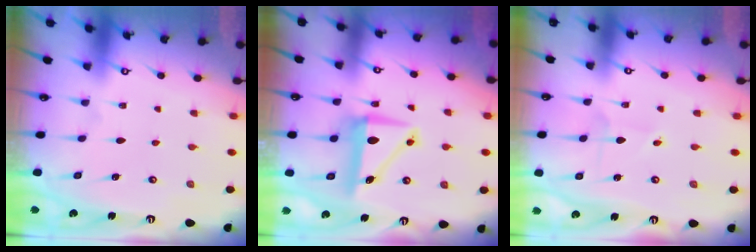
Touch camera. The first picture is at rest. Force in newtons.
{"total": 7.3, "press": 7.1, "slide": 1.7}
{"total": 2.7, "press": 2.7, "slide": 0.3}